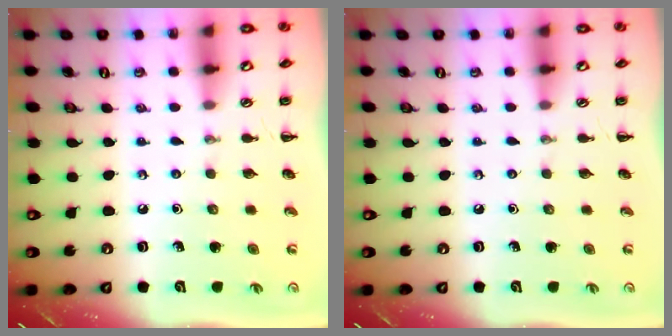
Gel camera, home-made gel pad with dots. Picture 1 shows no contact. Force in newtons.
{"total": 0.0}